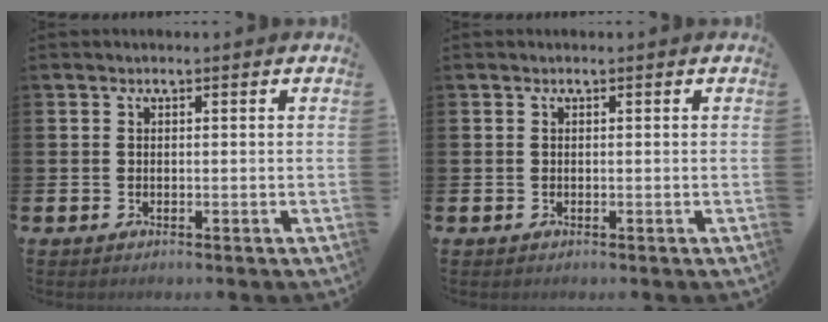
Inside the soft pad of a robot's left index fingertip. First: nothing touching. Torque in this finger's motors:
{"motor_torque": [-0.01, 0.00, 0.00, 0.01]}